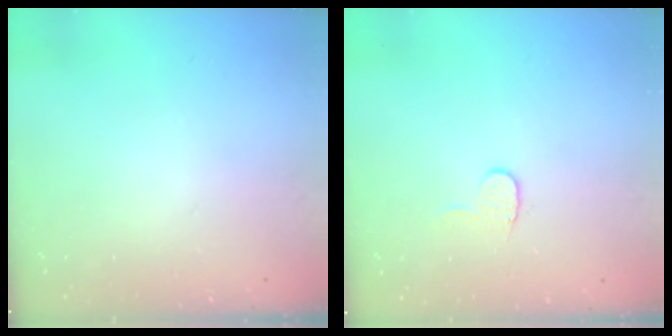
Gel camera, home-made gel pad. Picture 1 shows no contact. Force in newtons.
{"total": 5.7, "press": 5.7, "slide": 0.5}